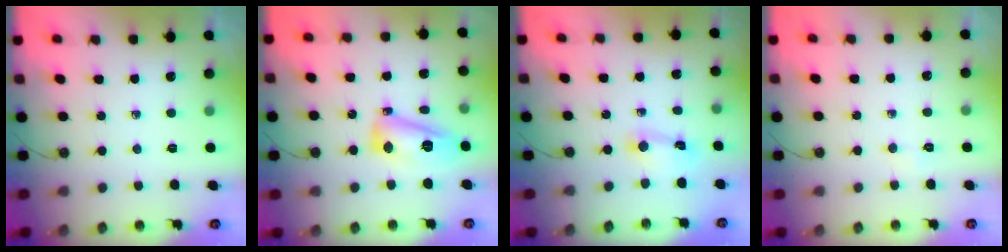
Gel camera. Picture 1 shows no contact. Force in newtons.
{"total": 14.7, "press": 14.7, "slide": 1.2}
{"total": 2.7, "press": 2.7, "slide": 0.3}
{"total": 2.8, "press": 2.7, "slide": 0.4}